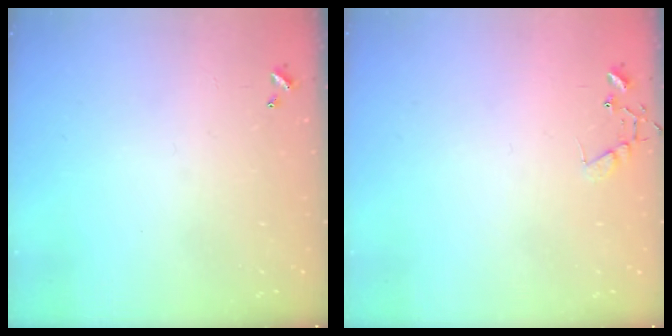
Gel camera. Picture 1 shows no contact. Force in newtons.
{"total": 6.8, "press": 6.8, "slide": 0.5}